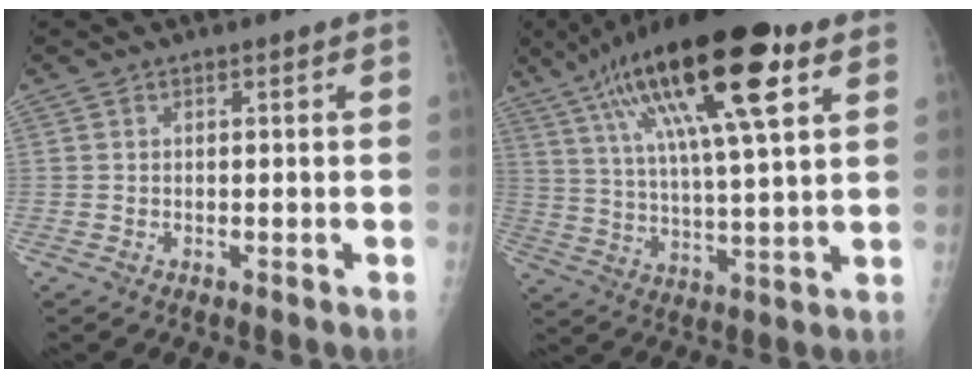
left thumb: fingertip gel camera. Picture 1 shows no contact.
{"total": 23.7, "force": [11.4, 6.0, 19.9], "torque": [-0.339, -0.008, 0.191]}